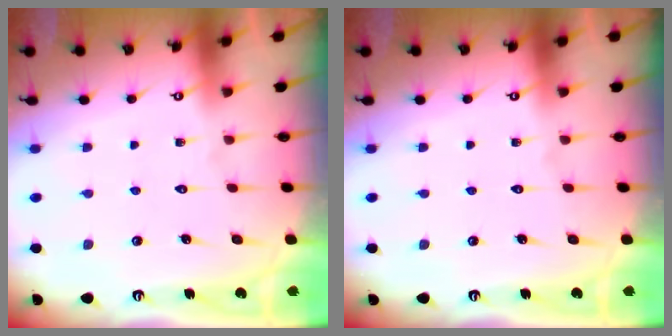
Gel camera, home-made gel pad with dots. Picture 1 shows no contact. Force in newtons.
{"total": 0.0}